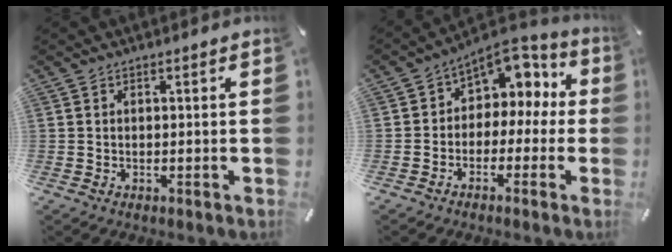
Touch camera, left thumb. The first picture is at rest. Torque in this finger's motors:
{"motor_torque": [0.12, 0.38, 0.42, 0.57, 0.03]}